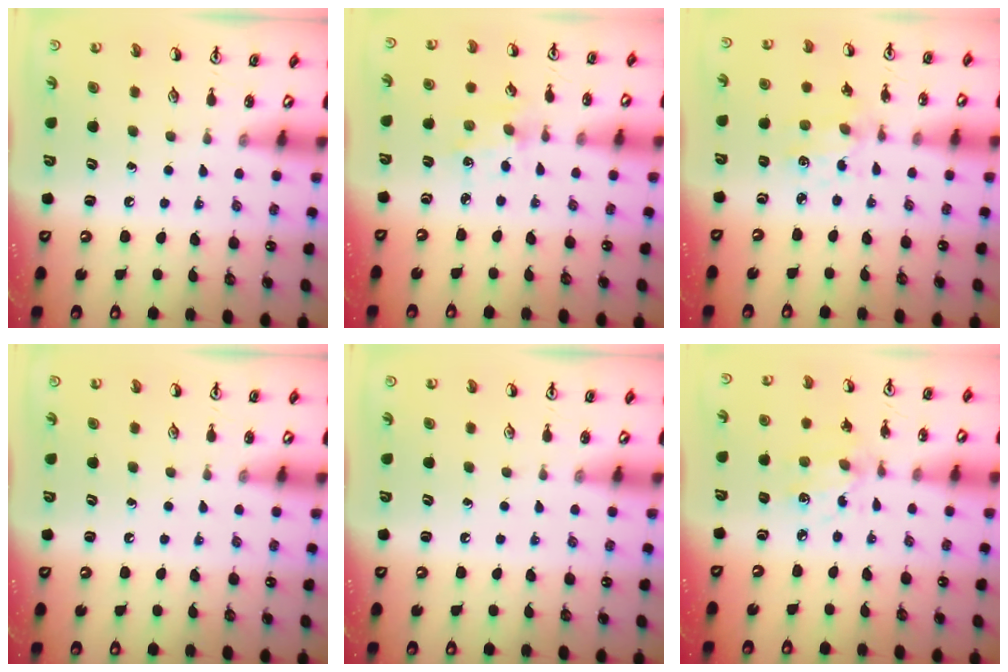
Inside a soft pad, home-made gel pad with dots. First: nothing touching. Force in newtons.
{"total": 1.7, "press": 1.7, "slide": 0.3}
{"total": 1.9, "press": 1.9, "slide": 0.3}
{"total": 0.0}
{"total": 0.0}
{"total": 4.0, "press": 3.8, "slide": 1.3}